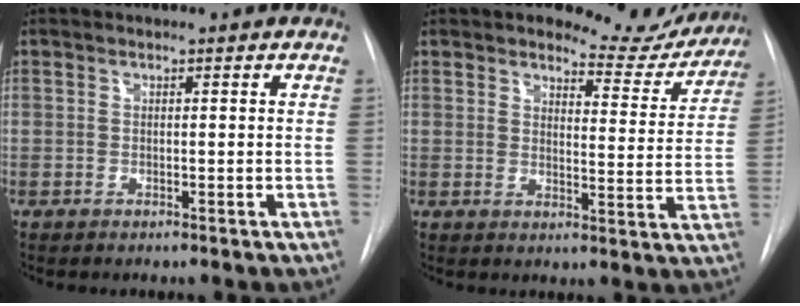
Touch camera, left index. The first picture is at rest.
{"total": 9.6, "force": [9.1, 3.0, 1.1], "torque": [0.004, -0.031, 0.097]}